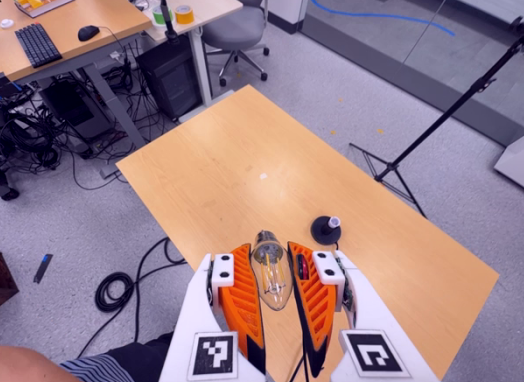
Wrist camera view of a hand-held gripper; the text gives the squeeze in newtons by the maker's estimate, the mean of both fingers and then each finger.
{"total": 21.4, "left": 24.4, "right": 18.4}